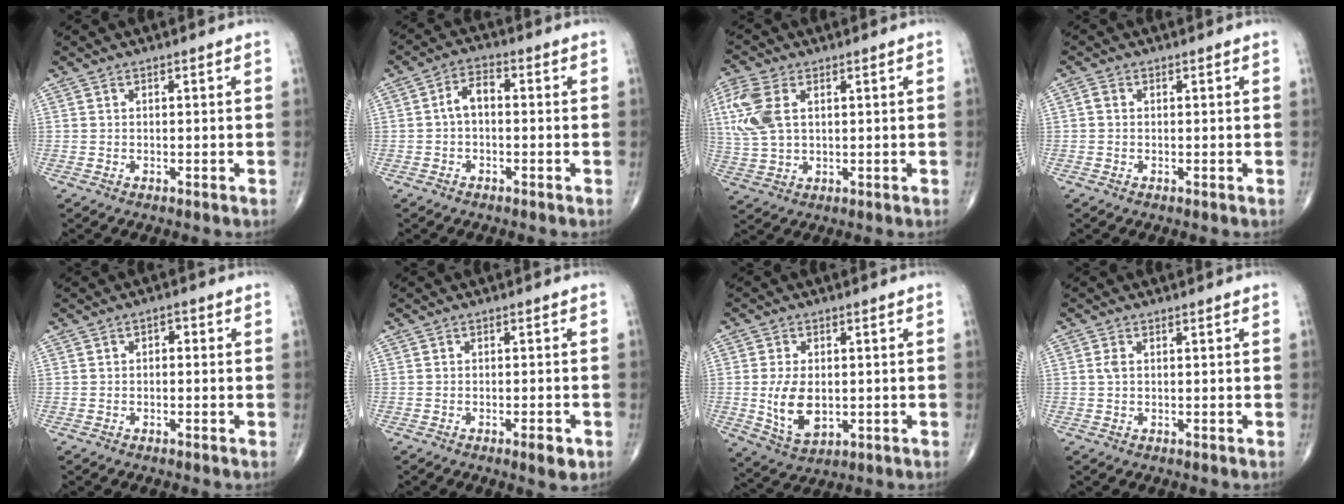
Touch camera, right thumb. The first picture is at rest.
{"total": 4.4, "force": [-0.3, 2.5, 3.6], "torque": [-0.059, 0.020, -0.014]}
{"total": 9.8, "force": [2.6, 6.0, 7.4], "torque": [-0.184, 0.004, 0.055]}
{"total": 1.1, "force": [0.0, 0.9, 0.6], "torque": [-0.009, 0.001, -0.004]}
{"total": 1.7, "force": [0.0, 1.1, 1.3], "torque": [-0.009, 0.007, -0.006]}
{"total": 3.0, "force": [-1.5, 0.9, 2.5], "torque": [-0.033, -0.001, -0.022]}
{"total": 8.9, "force": [-0.6, 5.5, 7.0], "torque": [-0.116, -0.011, 0.000]}
{"total": 1.3, "force": [0.2, 0.7, 1.0], "torque": [-0.024, 0.003, 0.004]}